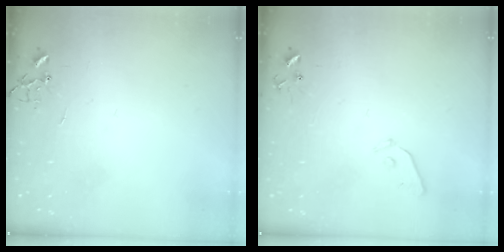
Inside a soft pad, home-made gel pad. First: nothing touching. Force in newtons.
{"total": 4.9, "press": 4.9, "slide": 0.5}